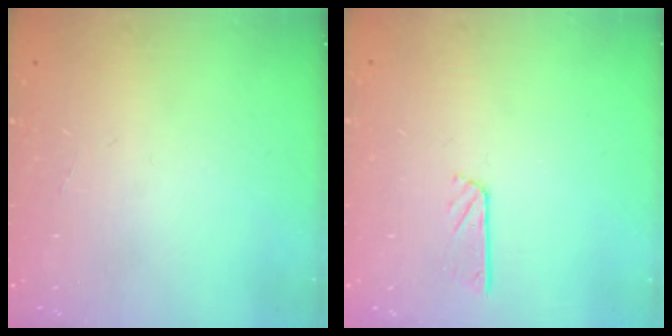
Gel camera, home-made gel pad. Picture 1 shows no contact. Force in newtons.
{"total": 3.0, "press": 3.0, "slide": 0.3}